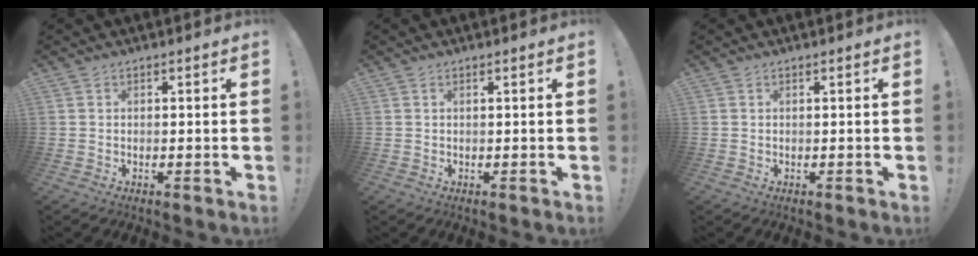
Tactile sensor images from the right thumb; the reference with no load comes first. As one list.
[{"total": 0.5, "force": [0.1, -0.2, 0.5], "torque": [-0.010, 0.000, 0.000]}, {"total": 0.0}]